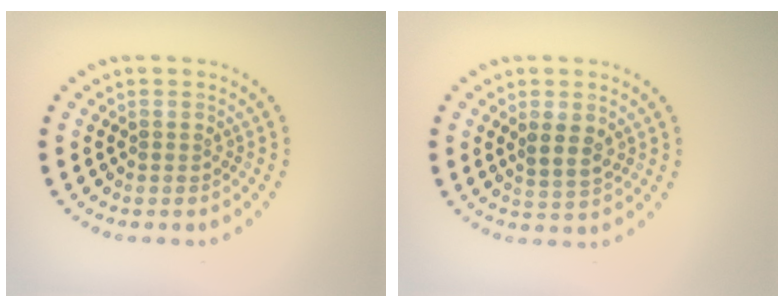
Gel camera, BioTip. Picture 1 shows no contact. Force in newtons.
{"total": 2.2, "press": 2.0, "slide": 0.9}